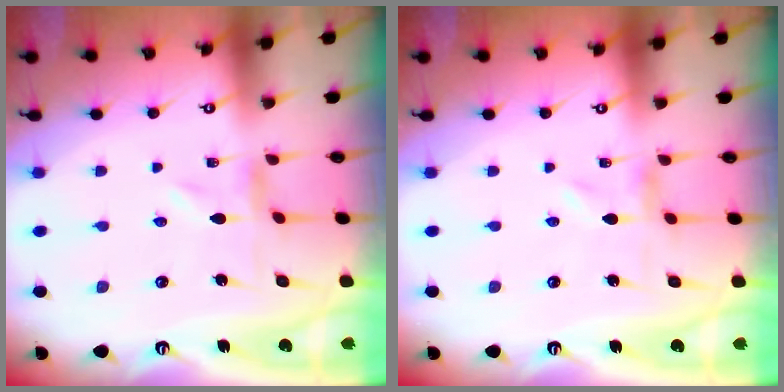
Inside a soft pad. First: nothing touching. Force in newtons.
{"total": 0.0}